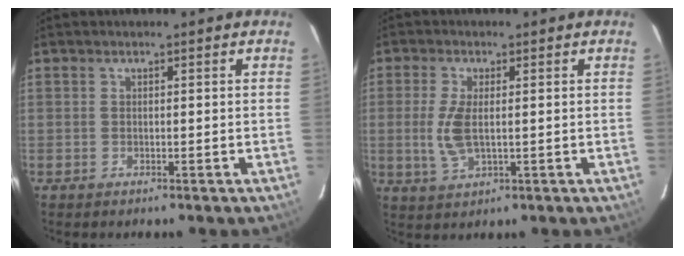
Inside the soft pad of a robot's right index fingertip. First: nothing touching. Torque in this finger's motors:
{"motor_torque": [0.60, 0.54, 0.12, 0.03]}